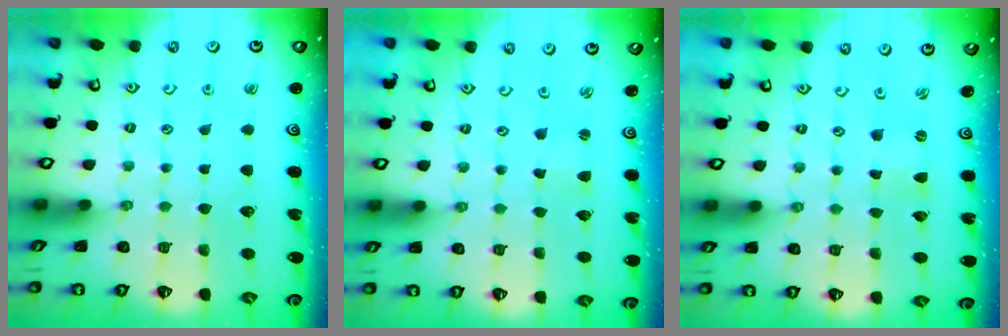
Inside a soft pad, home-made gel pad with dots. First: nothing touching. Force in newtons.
{"total": 1.4, "press": 1.4, "slide": 0.3}
{"total": 0.0}